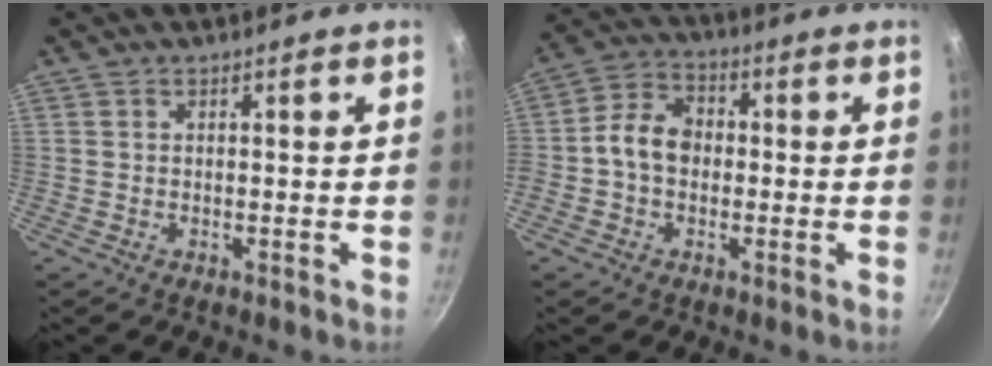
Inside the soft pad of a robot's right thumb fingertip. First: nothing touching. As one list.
[{"total": 7.8, "force": [-0.6, 6.0, 4.9], "torque": [-0.065, 0.024, -0.028]}]